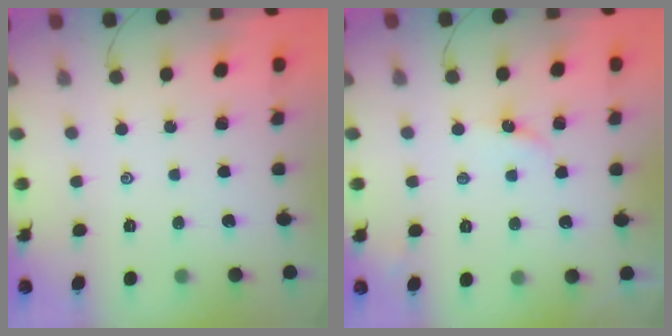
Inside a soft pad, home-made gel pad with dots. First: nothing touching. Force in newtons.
{"total": 3.0, "press": 3.0, "slide": 0.4}